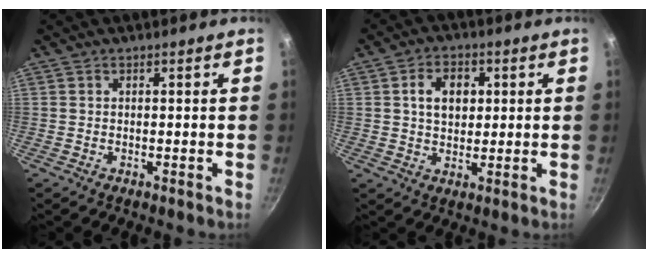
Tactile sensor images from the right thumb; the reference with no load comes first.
{"total": 7.1, "force": [1.6, 5.1, 4.7], "torque": [-0.057, 0.002, 0.024]}